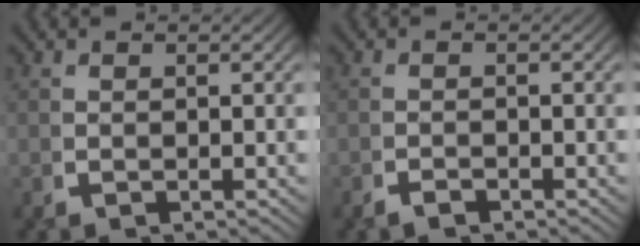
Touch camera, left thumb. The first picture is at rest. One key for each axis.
{"total": 0.9, "fx": -0.9, "fy": 0.1, "fz": -0.1, "tx": 0.000, "ty": -0.001, "tz": -0.021}